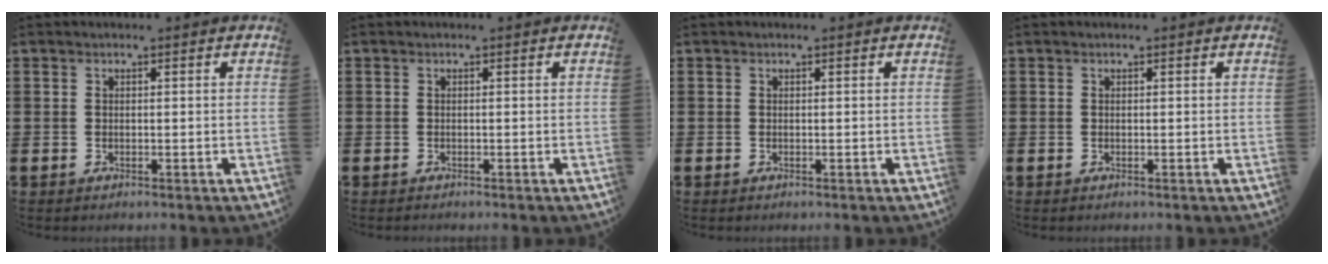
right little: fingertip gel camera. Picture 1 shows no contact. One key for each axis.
{"total": 0.0}
{"total": 0.0}
{"total": 0.0}